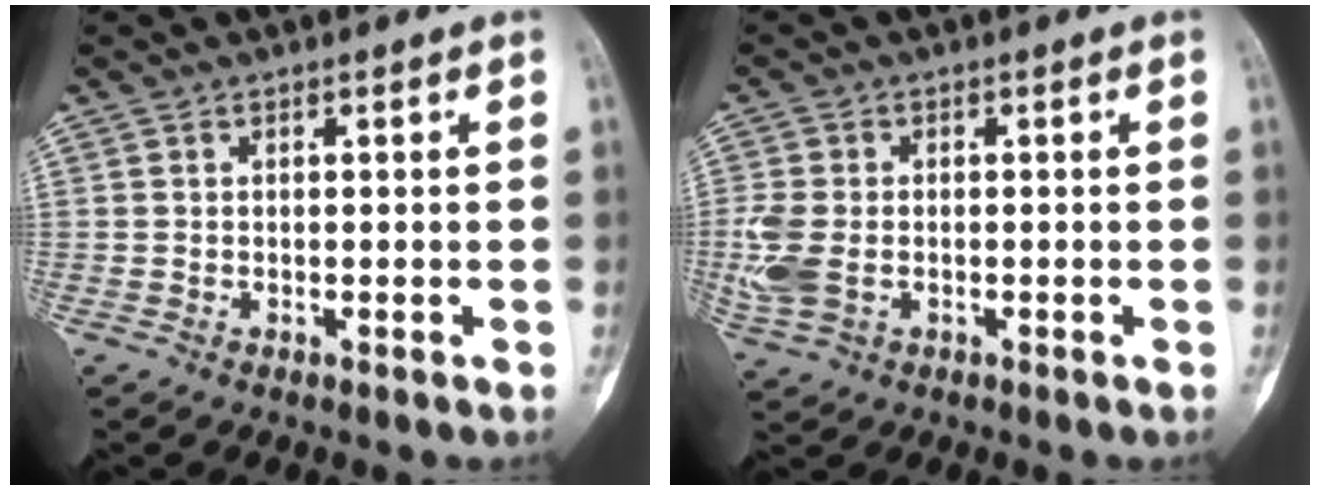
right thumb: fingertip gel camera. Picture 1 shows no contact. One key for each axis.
{"total": 6.9, "fx": -1.0, "fy": 4.6, "fz": 5.0, "tx": -0.130, "ty": 0.000, "tz": -0.017}